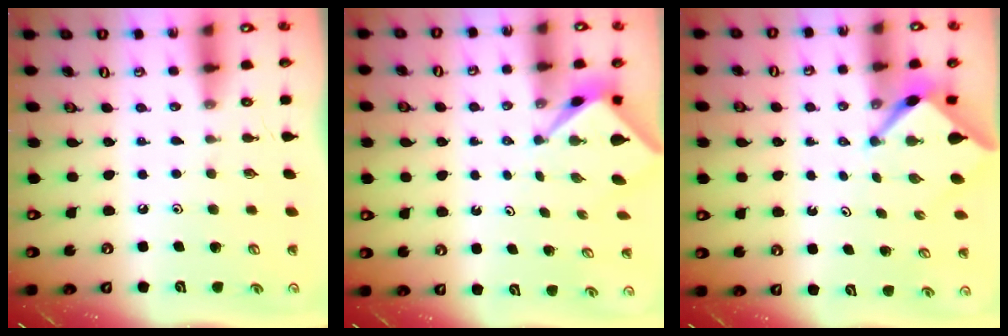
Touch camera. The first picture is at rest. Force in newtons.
{"total": 2.1, "press": 2.1, "slide": 0.2}
{"total": 3.4, "press": 3.4, "slide": 0.4}